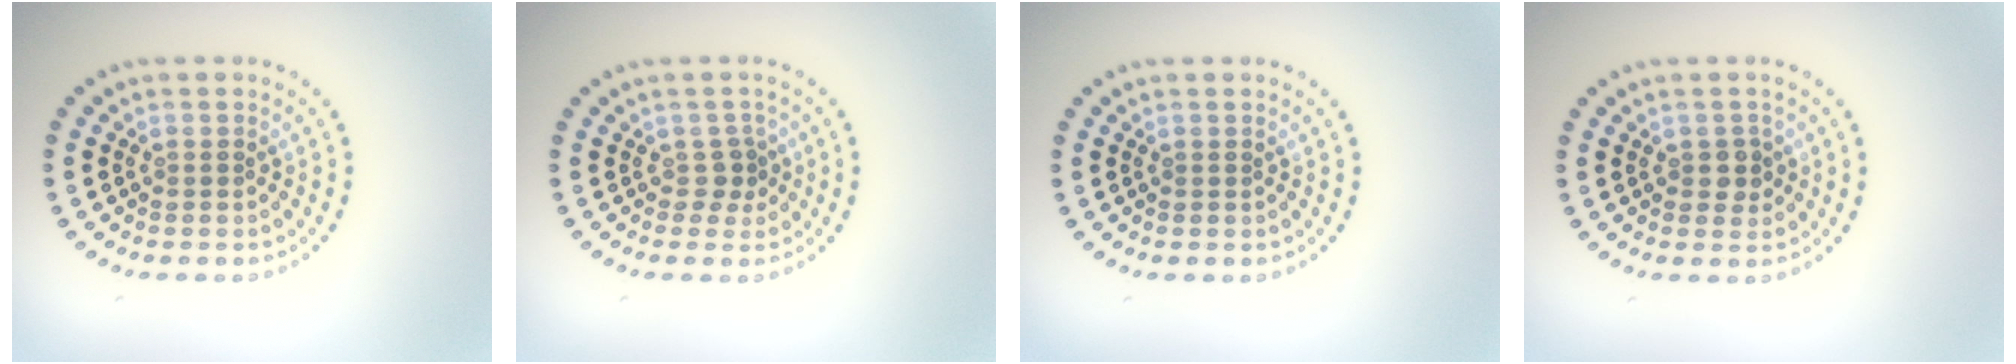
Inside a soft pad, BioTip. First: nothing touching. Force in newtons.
{"total": 1.4, "press": 1.0, "slide": 1.0}
{"total": 0.0}
{"total": 1.4, "press": 1.3, "slide": 0.5}